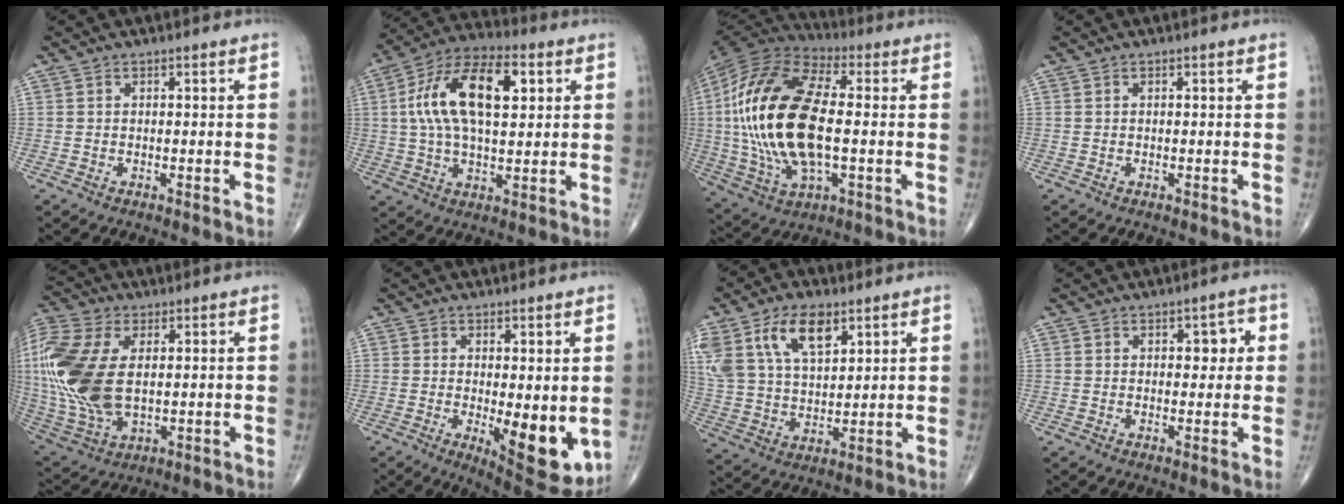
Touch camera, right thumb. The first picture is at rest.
{"total": 17.9, "force": [4.0, 8.7, 15.1], "torque": [-0.271, 0.019, 0.065]}
{"total": 26.0, "force": [0.0, 11.9, 23.1], "torque": [-0.488, 0.004, -0.003]}
{"total": 0.0}
{"total": 21.5, "force": [2.4, 12.1, 17.6], "torque": [-0.423, -0.015, 0.049]}
{"total": 11.2, "force": [-1.4, 4.2, 10.2], "torque": [-0.124, -0.029, -0.006]}
{"total": 17.1, "force": [8.6, 9.3, 11.4], "torque": [-0.228, -0.013, 0.168]}
{"total": 3.7, "force": [0.8, 2.3, 2.8], "torque": [-0.010, -0.001, 0.008]}